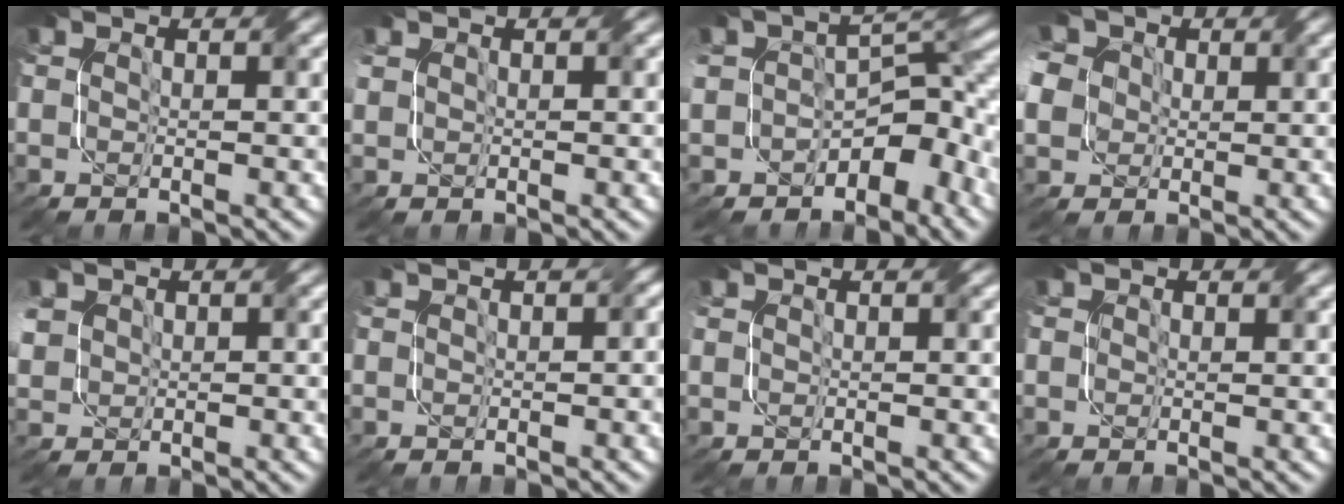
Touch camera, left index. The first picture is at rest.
{"total": 1.2, "force": [0.4, 1.1, 0.3], "torque": [-0.008, -0.001, 0.006]}
{"total": 8.5, "force": [-4.1, 4.9, 5.5], "torque": [-0.061, -0.006, -0.071]}
{"total": 8.9, "force": [0.8, 7.6, 4.7], "torque": [-0.109, 0.015, -0.018]}
{"total": 3.2, "force": [0.4, 2.9, 1.3], "torque": [-0.044, 0.004, 0.010]}
{"total": 1.6, "force": [0.2, 0.7, 1.5], "torque": [-0.010, 0.004, 0.002]}
{"total": 0.6, "force": [0.1, 0.6, 0.2], "torque": [0.002, -0.005, 0.002]}
{"total": 0.7, "force": [0.2, 0.7, 0.0], "torque": [0.007, -0.004, -0.002]}